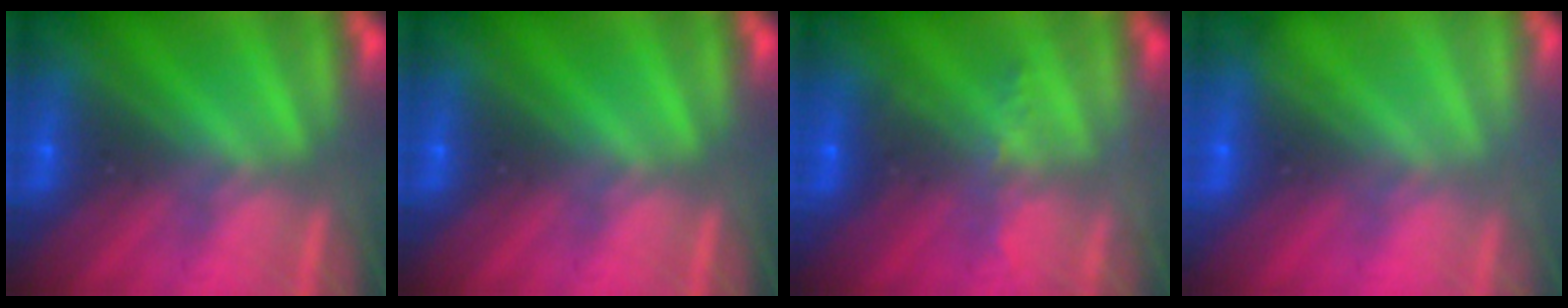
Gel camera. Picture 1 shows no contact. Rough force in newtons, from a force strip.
{"total": 0.0}
{"total": 2.3}
{"total": 2.1}